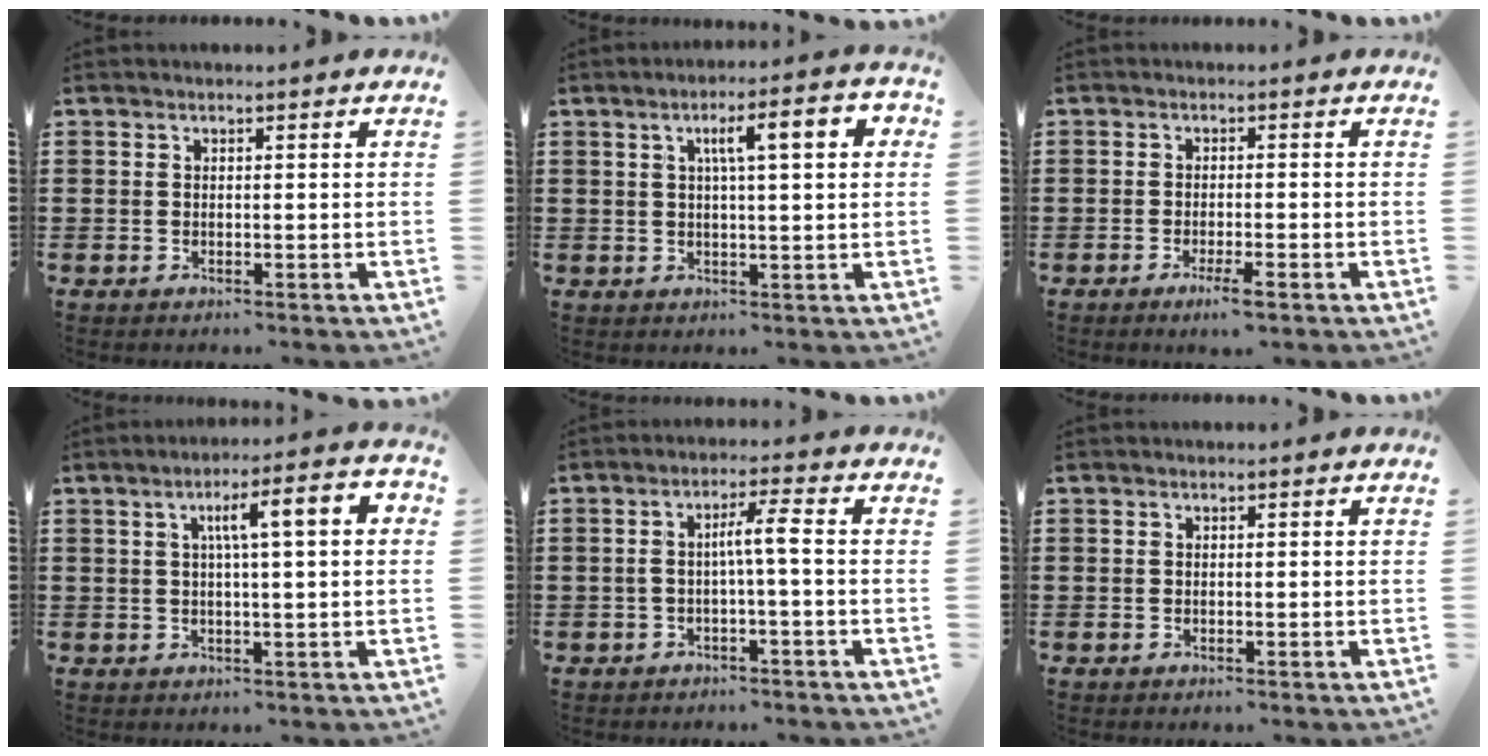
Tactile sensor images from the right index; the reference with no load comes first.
{"total": 6.7, "force": [1.8, 1.5, 6.2], "torque": [-0.110, 0.001, 0.021]}
{"total": 2.7, "force": [-1.7, 0.2, 2.1], "torque": [-0.040, -0.007, -0.031]}
{"total": 6.8, "force": [1.2, 1.3, 6.5], "torque": [-0.119, 0.001, 0.011]}
{"total": 4.2, "force": [-0.5, 0.1, 4.2], "torque": [-0.079, 0.004, -0.015]}
{"total": 0.0}